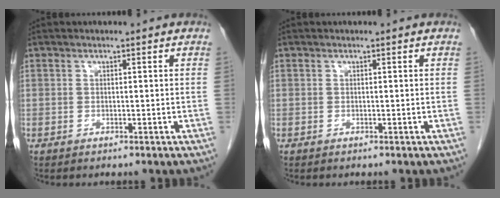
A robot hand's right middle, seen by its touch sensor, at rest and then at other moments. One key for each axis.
{"total": 0.0}